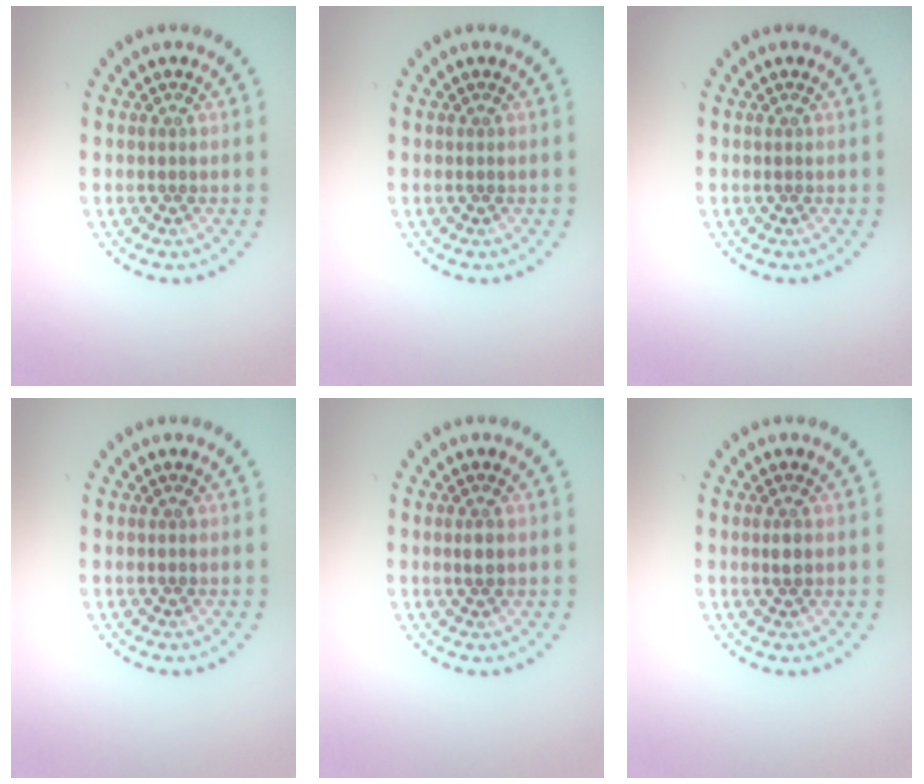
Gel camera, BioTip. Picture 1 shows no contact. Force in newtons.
{"total": 0.0}
{"total": 0.0}
{"total": 0.0}
{"total": 1.1, "press": 1.0, "slide": 0.4}
{"total": 1.1, "press": 1.0, "slide": 0.4}